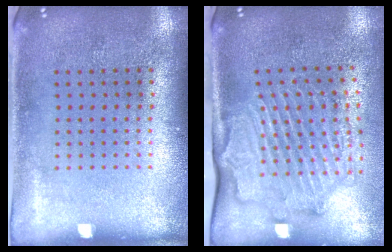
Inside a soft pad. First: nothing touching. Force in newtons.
{"total": 2.1, "press": 2.0, "slide": 0.4}